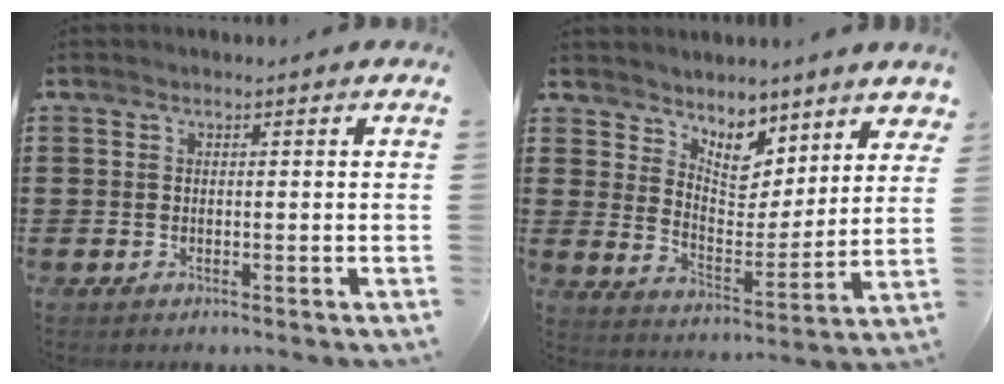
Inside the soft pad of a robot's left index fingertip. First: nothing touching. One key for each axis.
{"total": 6.3, "fx": 5.7, "fy": 2.4, "fz": 1.3, "tx": -0.041, "ty": -0.040, "tz": 0.098}